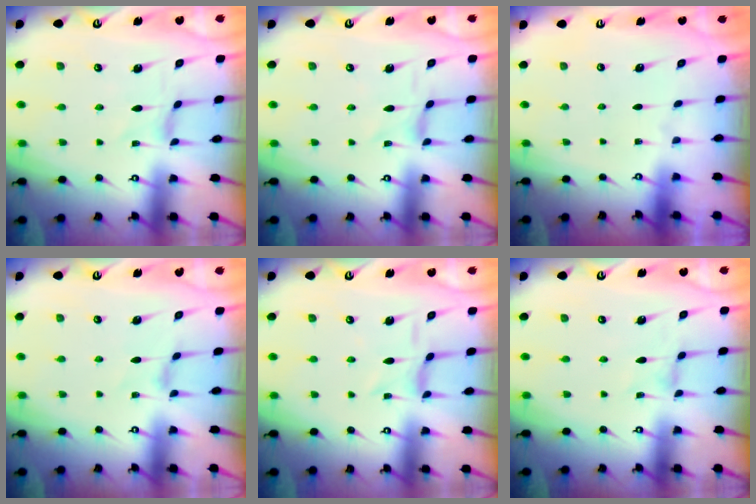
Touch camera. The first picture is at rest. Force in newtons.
{"total": 0.7, "press": 0.7, "slide": 0.2}
{"total": 0.0}
{"total": 0.9, "press": 0.8, "slide": 0.4}
{"total": 2.3, "press": 2.3, "slide": 0.5}
{"total": 0.0}